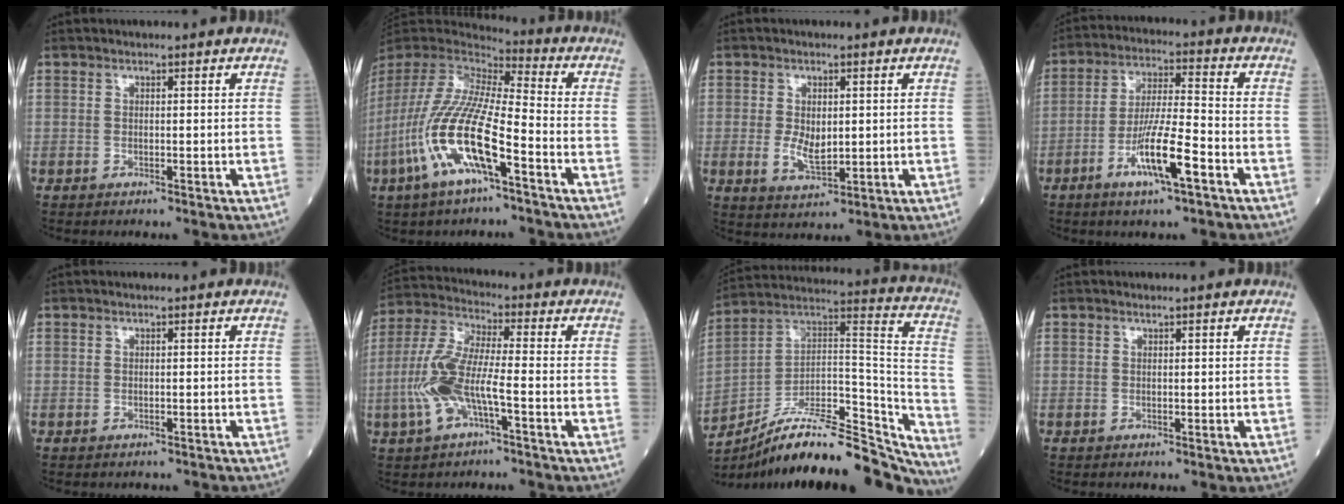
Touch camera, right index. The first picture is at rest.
{"total": 17.5, "force": [-7.2, 3.2, 15.6], "torque": [-0.346, -0.024, -0.139]}
{"total": 4.8, "force": [0.0, 2.4, 4.2], "torque": [-0.074, -0.006, 0.007]}
{"total": 10.3, "force": [-4.7, 0.8, 9.1], "torque": [-0.172, -0.007, -0.087]}
{"total": 1.6, "force": [-1.4, 0.7, 0.2], "torque": [-0.006, 0.000, -0.018]}
{"total": 10.2, "force": [-3.2, 2.2, 9.5], "torque": [-0.221, 0.010, -0.063]}
{"total": 27.4, "force": [-23.6, 5.6, 12.7], "torque": [-0.155, 0.036, -0.361]}
{"total": 0.0}